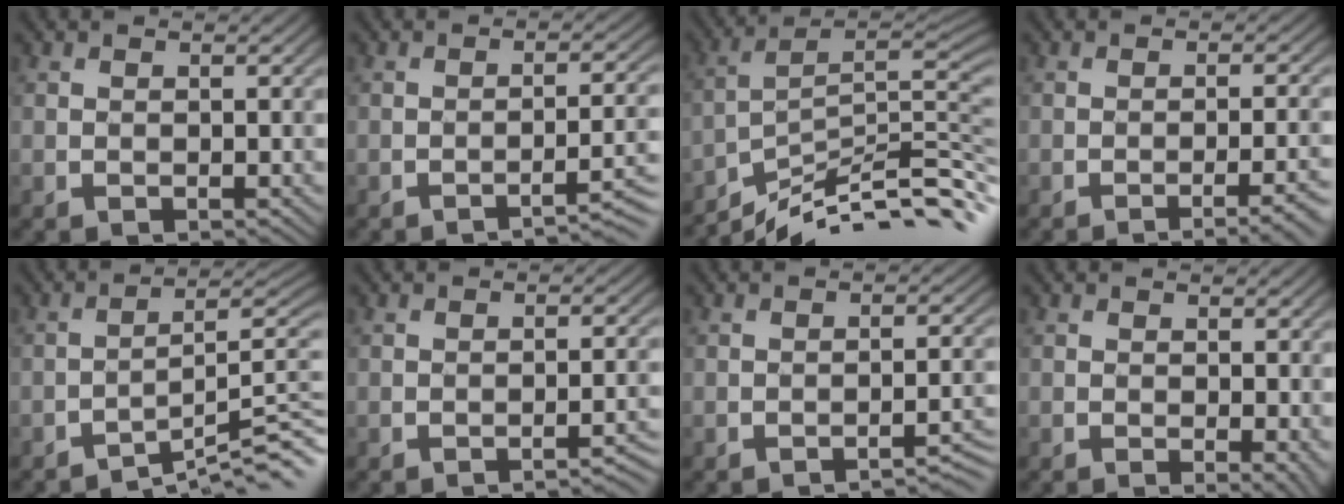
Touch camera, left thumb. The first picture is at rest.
{"total": 4.7, "force": [-2.6, 1.0, 3.8], "torque": [-0.047, 0.015, -0.047]}
{"total": 11.5, "force": [-7.8, 2.1, 8.2], "torque": [-0.126, 0.013, -0.129]}
{"total": 5.5, "force": [-2.9, 1.0, 4.6], "torque": [-0.060, 0.010, -0.042]}
{"total": 8.7, "force": [-5.2, 1.6, 6.7], "torque": [-0.090, 0.006, -0.078]}
{"total": 3.3, "force": [-2.1, 0.6, 2.4], "torque": [-0.024, 0.012, -0.037]}
{"total": 3.5, "force": [-2.5, 0.5, 2.5], "torque": [-0.028, 0.013, -0.044]}
{"total": 1.9, "force": [-0.2, 0.4, 1.9], "torque": [-0.025, -0.004, -0.004]}